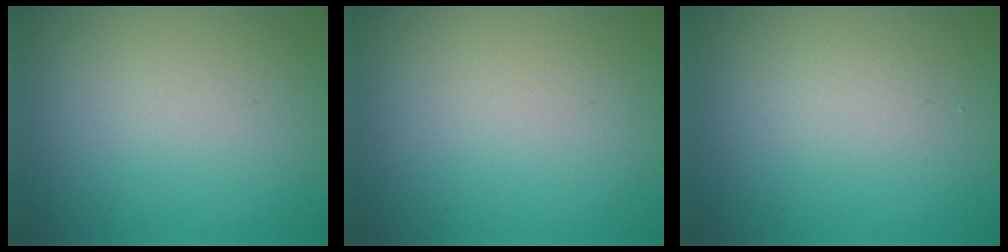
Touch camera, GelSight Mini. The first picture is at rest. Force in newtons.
{"total": 0.0}
{"total": 1.1, "press": 1.1, "slide": 0.1}